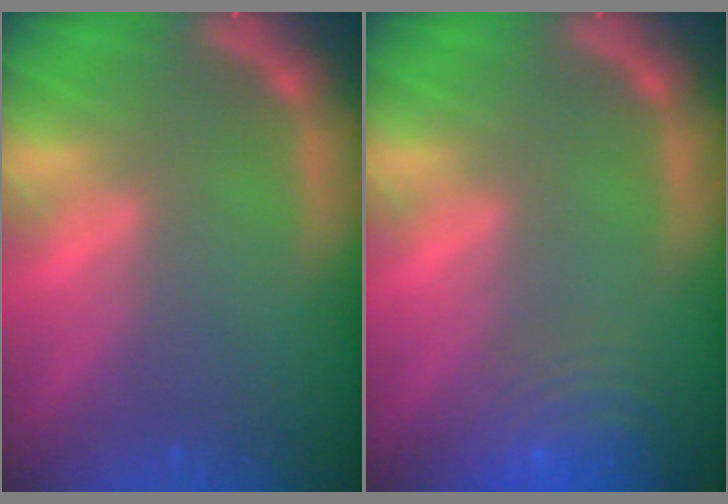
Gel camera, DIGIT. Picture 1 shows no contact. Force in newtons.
{"total": 9.5}